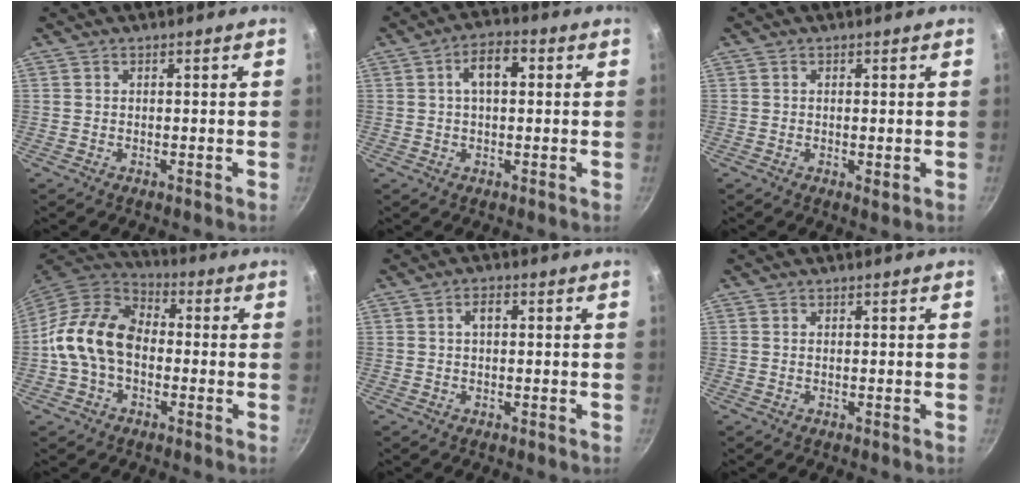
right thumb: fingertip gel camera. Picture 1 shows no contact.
{"total": 6.4, "force": [1.3, 3.4, 5.3], "torque": [-0.075, 0.016, 0.015]}
{"total": 1.4, "force": [-0.1, 0.5, 1.3], "torque": [-0.023, -0.005, -0.002]}
{"total": 14.3, "force": [-1.3, 10.5, 9.5], "torque": [-0.138, 0.035, -0.042]}
{"total": 2.4, "force": [0.4, 1.2, 2.0], "torque": [-0.039, 0.009, 0.005]}
{"total": 0.0}